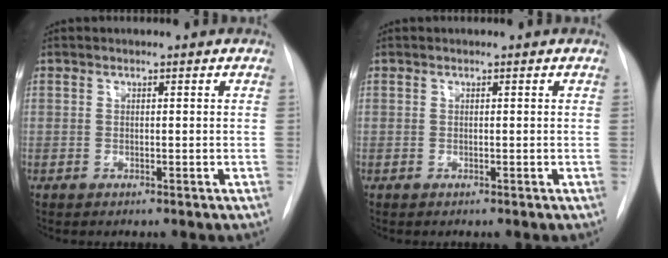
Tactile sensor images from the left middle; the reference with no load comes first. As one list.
[{"total": 0.0}]